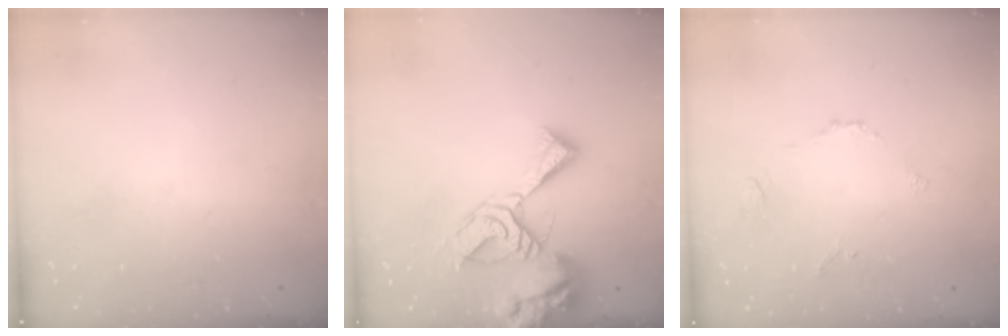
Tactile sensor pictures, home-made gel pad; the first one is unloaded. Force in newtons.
{"total": 14.0, "press": 13.9, "slide": 1.4}
{"total": 3.6, "press": 3.5, "slide": 0.7}